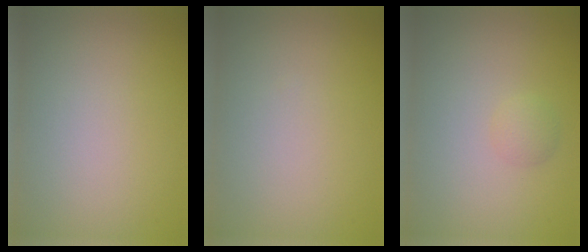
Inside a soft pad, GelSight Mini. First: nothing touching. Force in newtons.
{"total": 0.0}
{"total": 1.1, "press": 1.1, "slide": 0.1}